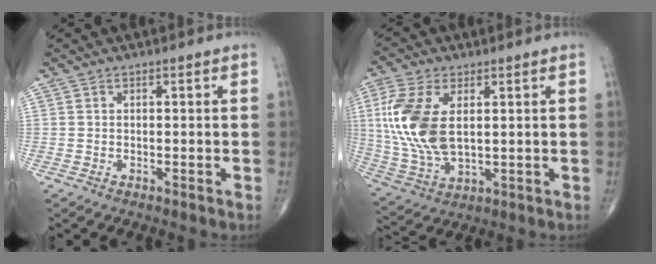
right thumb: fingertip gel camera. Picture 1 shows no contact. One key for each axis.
{"total": 15.1, "fx": 2.6, "fy": 8.1, "fz": 12.5, "tx": -0.276, "ty": -0.010, "tz": 0.057}